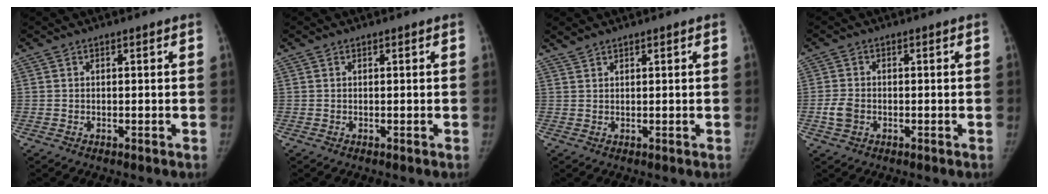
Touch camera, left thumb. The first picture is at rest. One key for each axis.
{"total": 0.0}
{"total": 1.3, "fx": 1.3, "fy": 0.2, "fz": 0.3, "tx": -0.006, "ty": 0.005, "tz": 0.029}
{"total": 3.5, "fx": -0.9, "fy": 2.7, "fz": 2.1, "tx": -0.042, "ty": 0.006, "tz": -0.015}